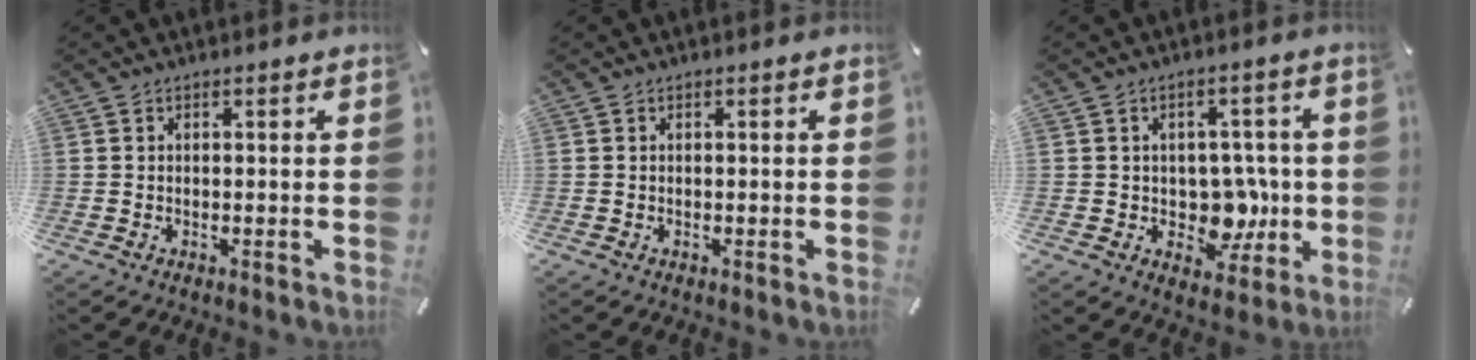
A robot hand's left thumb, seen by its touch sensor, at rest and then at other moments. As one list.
[{"total": 0.0}, {"total": 8.9, "force": [-0.6, 7.5, 4.7], "torque": [-0.038, 0.000, -0.004]}]